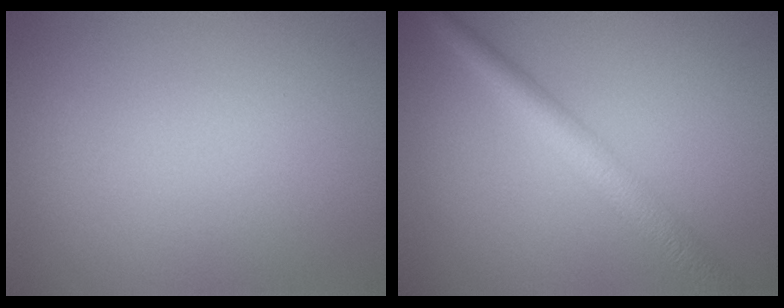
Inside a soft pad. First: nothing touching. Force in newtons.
{"total": 3.9, "press": 3.9, "slide": 0.0}